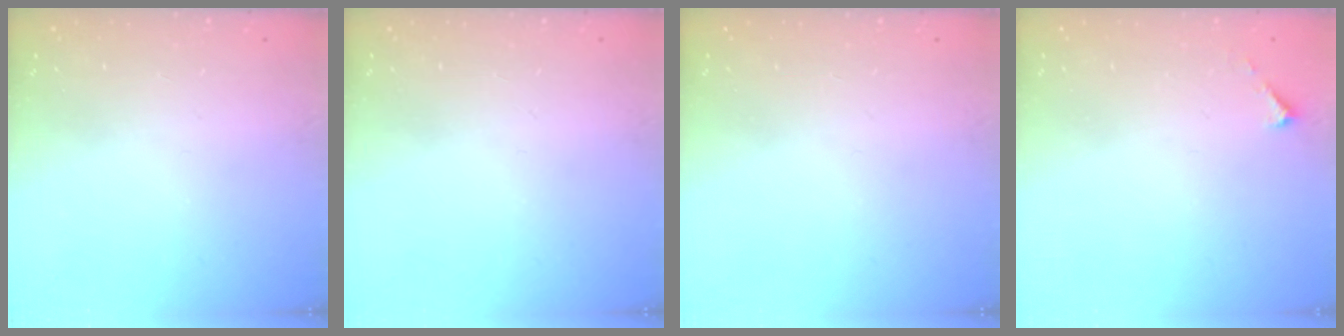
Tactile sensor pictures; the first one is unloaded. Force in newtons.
{"total": 0.0}
{"total": 0.0}
{"total": 2.1, "press": 2.1, "slide": 0.2}